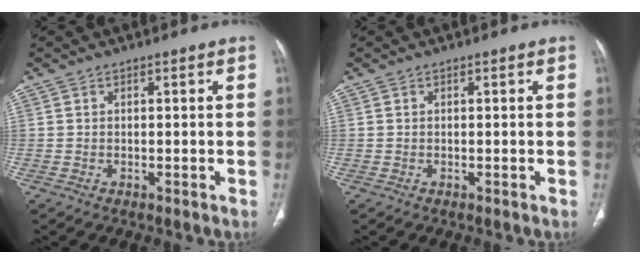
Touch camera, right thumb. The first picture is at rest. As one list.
[{"total": 0.0}]